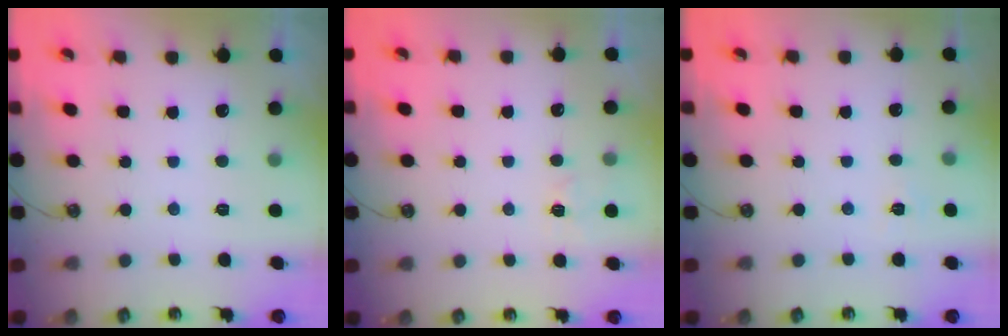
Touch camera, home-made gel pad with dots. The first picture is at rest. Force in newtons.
{"total": 3.6, "press": 3.6, "slide": 0.3}
{"total": 2.3, "press": 2.3, "slide": 0.3}